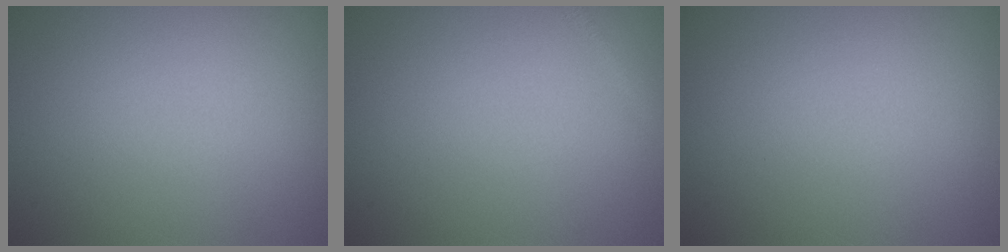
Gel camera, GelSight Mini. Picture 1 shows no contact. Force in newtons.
{"total": 0.8, "press": 0.7, "slide": 0.1}
{"total": 0.0}